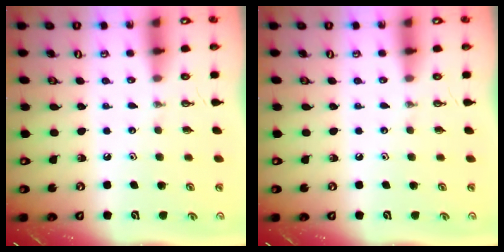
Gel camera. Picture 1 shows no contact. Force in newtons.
{"total": 0.0}